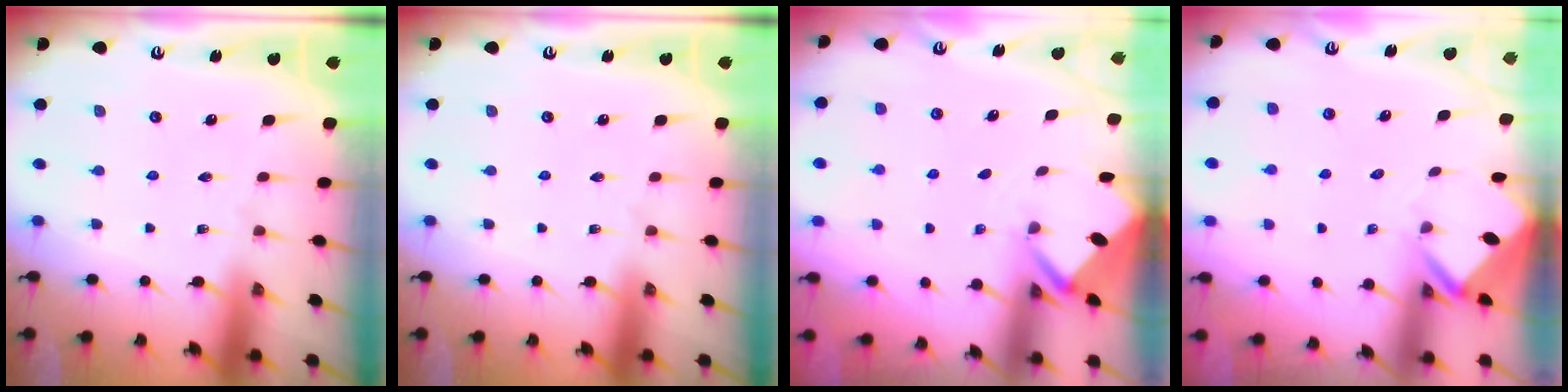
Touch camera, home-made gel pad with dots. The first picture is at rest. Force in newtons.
{"total": 0.0}
{"total": 1.9, "press": 1.9, "slide": 0.1}
{"total": 2.4, "press": 2.4, "slide": 0.1}